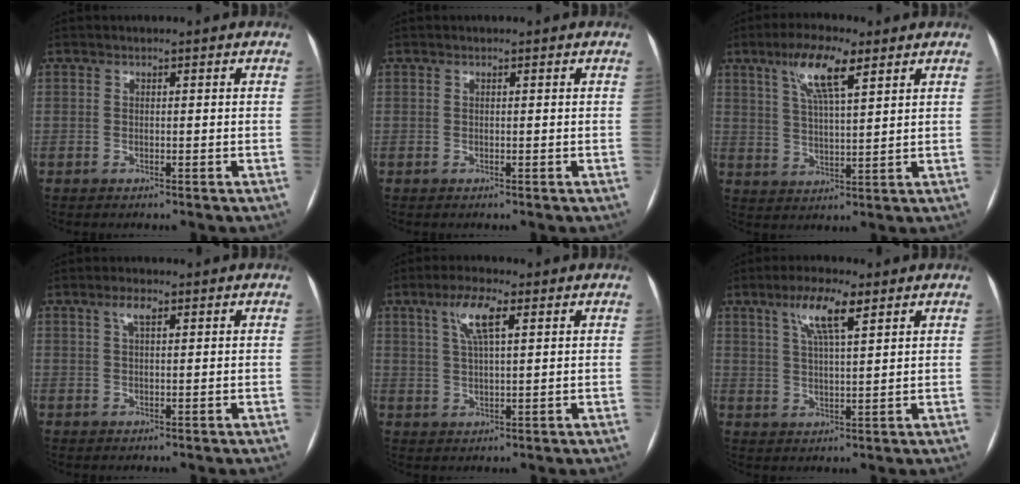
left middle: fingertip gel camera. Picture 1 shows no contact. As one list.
[{"total": 0.0}, {"total": 8.9, "force": [4.9, 1.7, 7.2], "torque": [-0.139, 0.011, 0.089]}, {"total": 2.4, "force": [1.3, 0.6, 2.0], "torque": [-0.041, 0.008, 0.024]}, {"total": 6.1, "force": [2.8, 1.2, 5.3], "torque": [-0.106, 0.011, 0.052]}, {"total": 7.3, "force": [4.0, 1.2, 6.0], "torque": [-0.118, 0.009, 0.072]}]